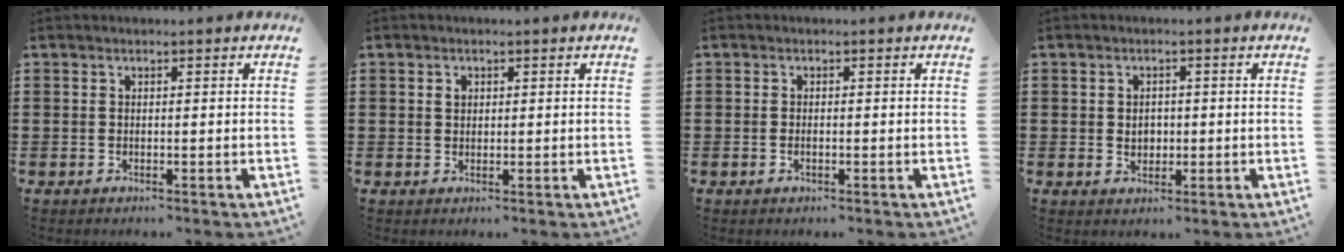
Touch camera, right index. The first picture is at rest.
{"total": 1.1, "force": [0.4, 0.9, 0.6], "torque": [-0.013, 0.005, 0.008]}
{"total": 0.8, "force": [-0.3, 0.3, 0.6], "torque": [-0.014, -0.004, -0.005]}
{"total": 2.2, "force": [0.0, 1.7, 1.3], "torque": [-0.021, 0.005, -0.003]}